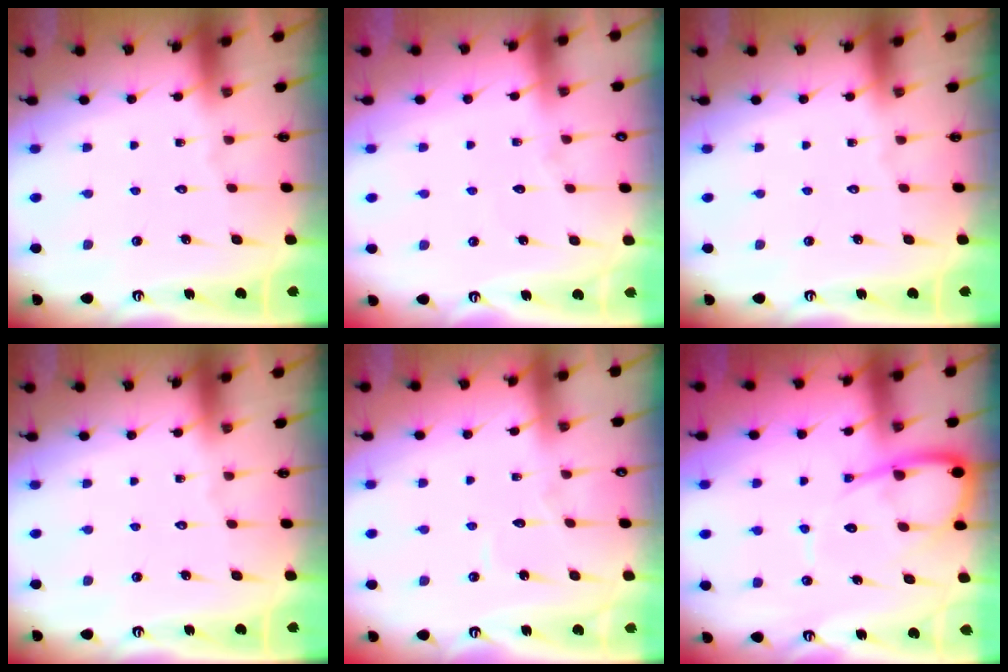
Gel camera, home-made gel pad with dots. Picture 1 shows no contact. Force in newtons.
{"total": 3.2, "press": 3.2, "slide": 0.4}
{"total": 0.0}
{"total": 0.0}
{"total": 2.7, "press": 2.7, "slide": 0.3}
{"total": 10.4, "press": 10.3, "slide": 1.2}